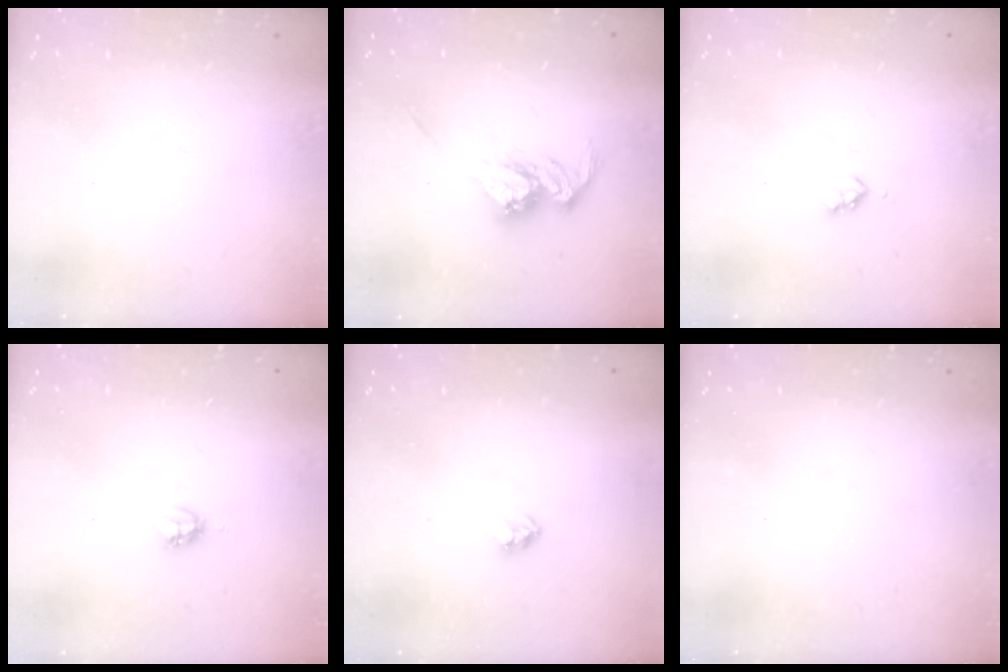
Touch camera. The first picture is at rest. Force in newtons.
{"total": 11.8, "press": 11.8, "slide": 0.5}
{"total": 3.1, "press": 3.0, "slide": 0.5}
{"total": 3.9, "press": 3.9, "slide": 0.5}
{"total": 2.4, "press": 2.4, "slide": 0.1}
{"total": 0.0}